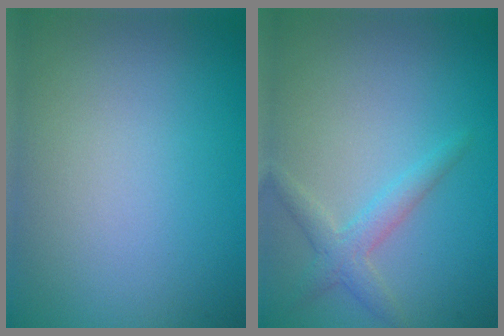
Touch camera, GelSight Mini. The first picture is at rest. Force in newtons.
{"total": 2.2, "press": 2.2, "slide": 0.1}